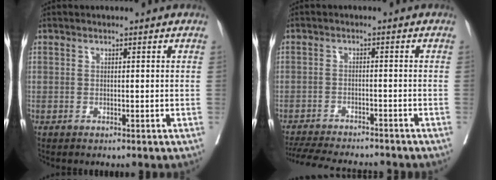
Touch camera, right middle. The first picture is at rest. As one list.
[{"total": 13.5, "force": [-12.4, 2.1, 5.0], "torque": [-0.094, -0.015, -0.176]}]